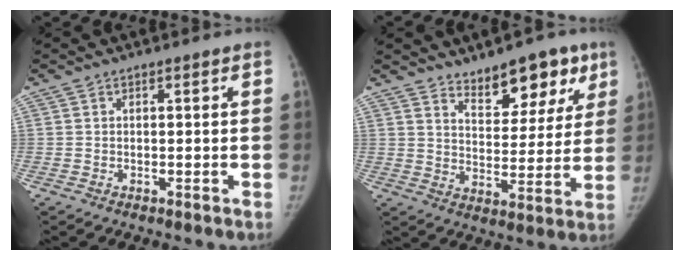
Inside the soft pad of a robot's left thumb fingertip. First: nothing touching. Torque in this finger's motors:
{"motor_torque": [0.10, 0.17, 0.25, 0.10, -0.04]}